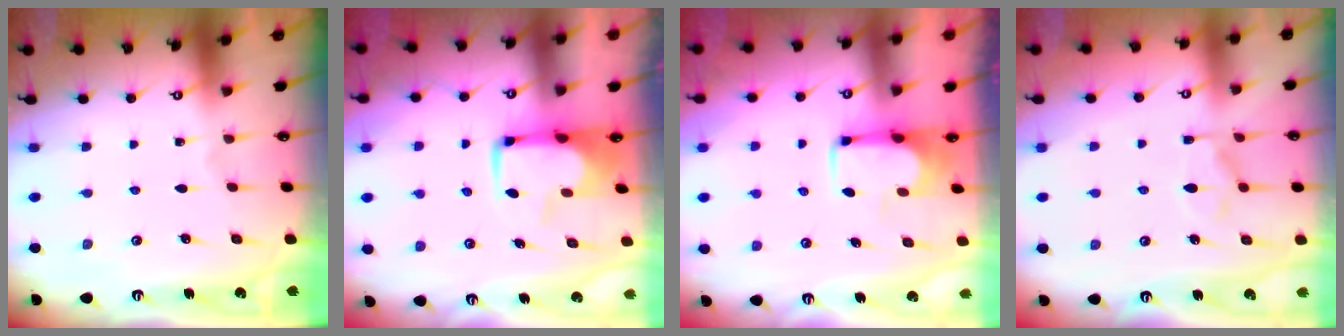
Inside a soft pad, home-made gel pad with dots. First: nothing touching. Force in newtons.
{"total": 0.8, "press": 0.5, "slide": 0.6}
{"total": 3.6, "press": 3.6, "slide": 0.2}
{"total": 2.6, "press": 2.3, "slide": 1.2}